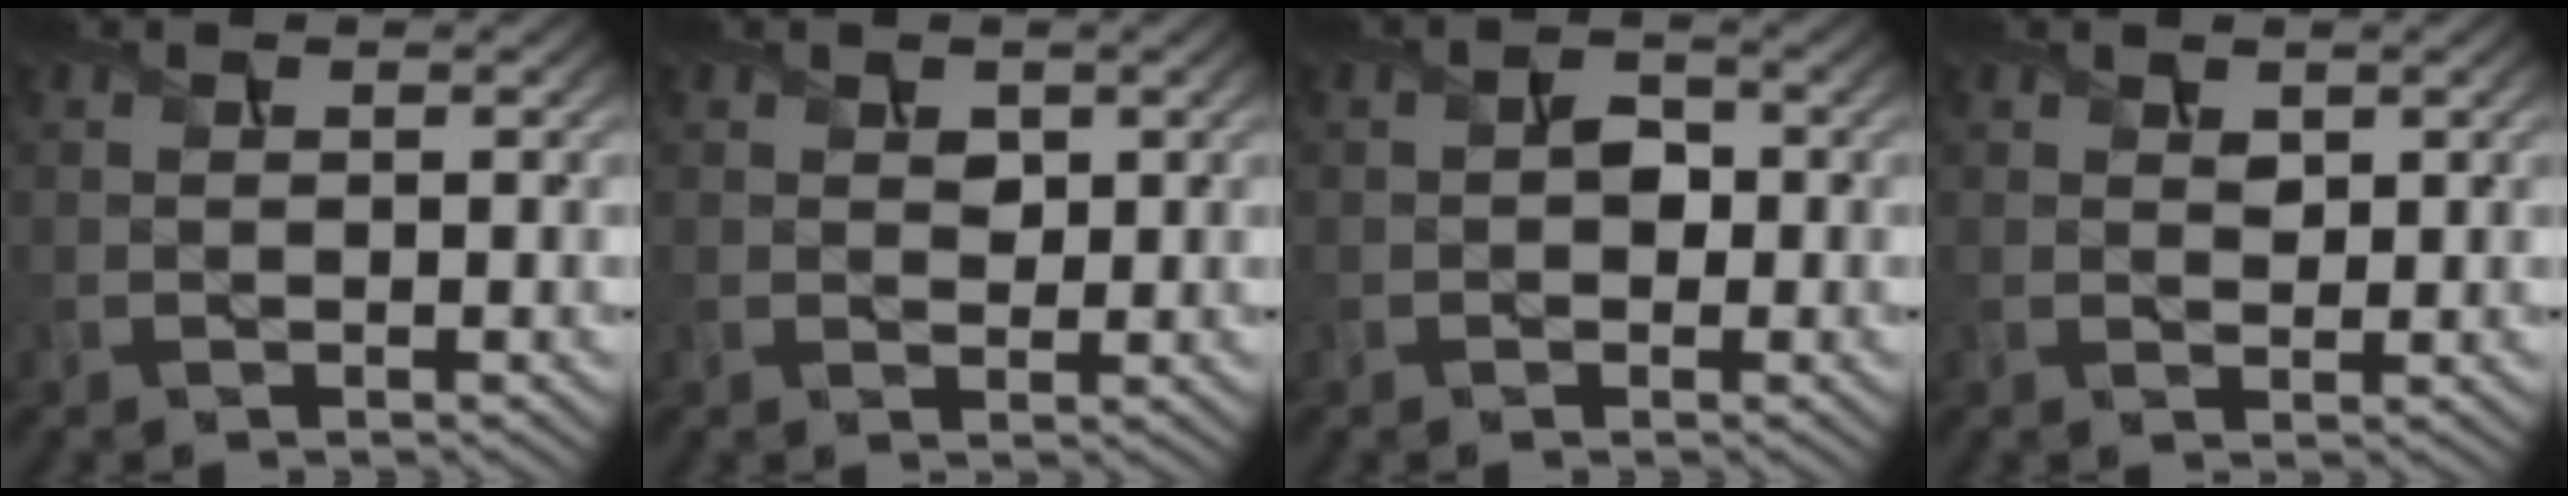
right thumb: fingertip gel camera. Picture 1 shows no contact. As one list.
[{"total": 1.5, "force": [0.7, 1.1, 0.8], "torque": [-0.016, -0.004, 0.013]}, {"total": 1.9, "force": [-0.4, 1.5, 1.2], "torque": [-0.022, 0.000, -0.010]}, {"total": 1.3, "force": [0.7, 0.8, 0.6], "torque": [-0.013, -0.003, 0.015]}]